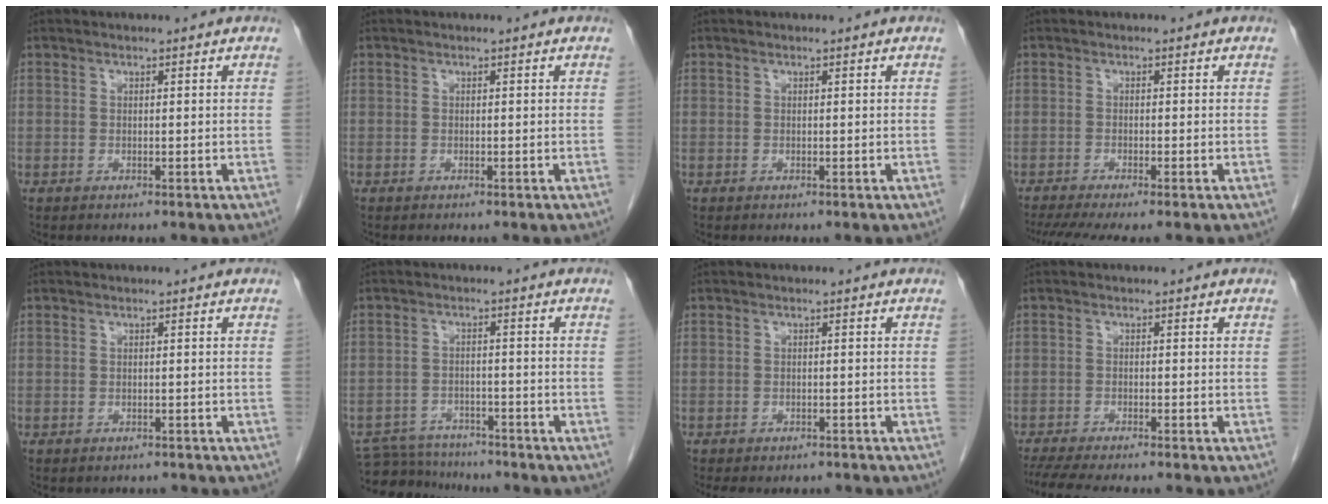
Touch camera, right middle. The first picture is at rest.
{"total": 0.0}
{"total": 0.0}
{"total": 7.0, "force": [-5.7, 0.1, 4.0], "torque": [-0.057, -0.013, -0.092]}
{"total": 1.4, "force": [-1.2, 0.6, -0.1], "torque": [-0.002, 0.000, -0.019]}
{"total": 7.7, "force": [-7.5, 2.0, 0.5], "torque": [-0.009, 0.000, -0.121]}
{"total": 6.3, "force": [-5.5, 2.4, 1.7], "torque": [-0.018, -0.001, -0.068]}
{"total": 9.5, "force": [-8.3, 0.5, 4.7], "torque": [-0.062, -0.018, -0.128]}